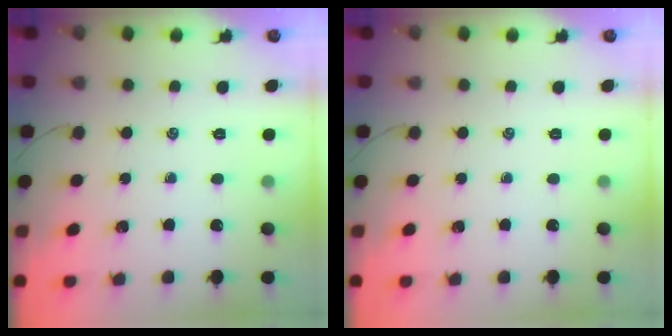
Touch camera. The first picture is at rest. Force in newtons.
{"total": 0.0}